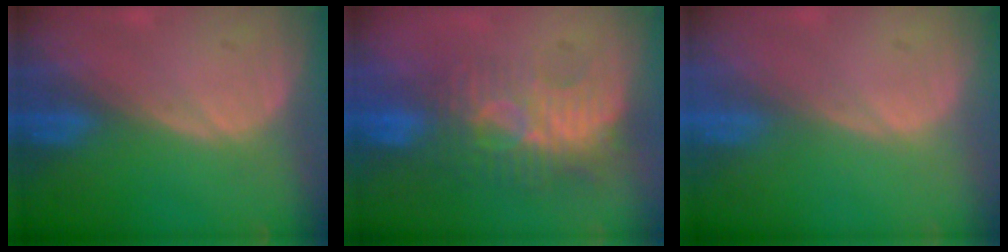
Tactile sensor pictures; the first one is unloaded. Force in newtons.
{"total": 9.4, "press": 8.4, "slide": 4.1}
{"total": 0.0}